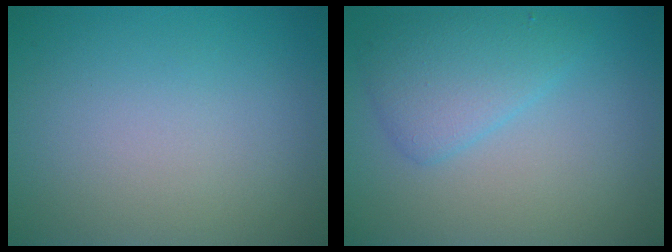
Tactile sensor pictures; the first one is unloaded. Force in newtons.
{"total": 3.4, "press": 3.4, "slide": 0.1}